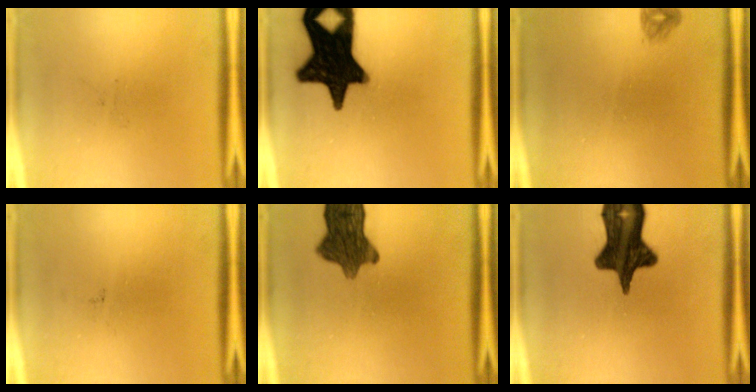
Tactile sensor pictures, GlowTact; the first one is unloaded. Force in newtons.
{"total": 19.3}
{"total": 0.8}
{"total": 0.0}
{"total": 9.9}
{"total": 15.1}